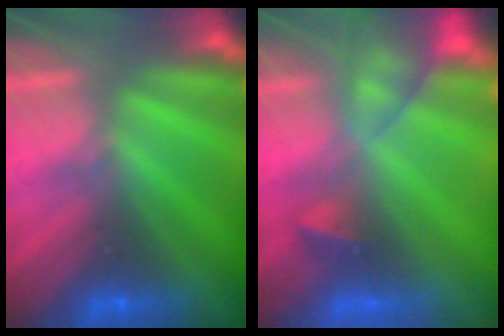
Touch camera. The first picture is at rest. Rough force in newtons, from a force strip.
{"total": 9.4}